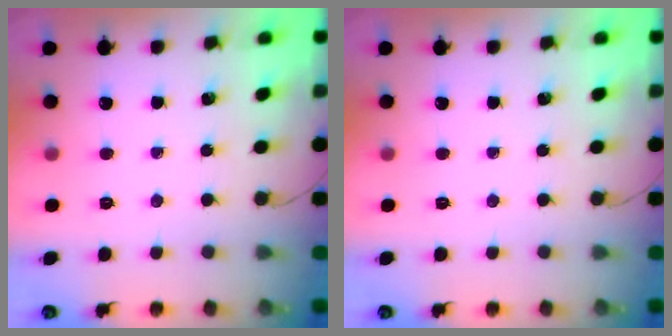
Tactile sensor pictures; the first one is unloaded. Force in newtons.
{"total": 0.0}